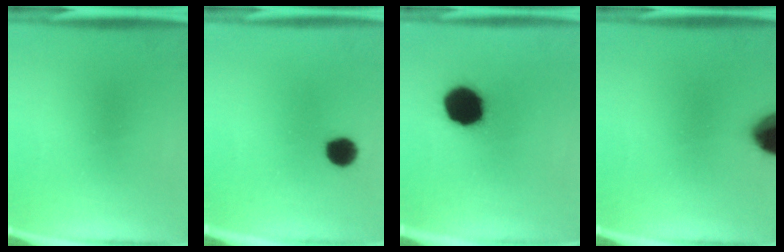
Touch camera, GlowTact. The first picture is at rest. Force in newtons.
{"total": 6.0}
{"total": 16.2}
{"total": 14.7}